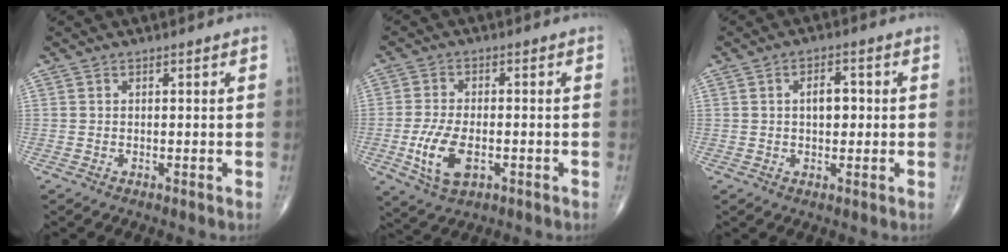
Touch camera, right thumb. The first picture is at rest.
{"total": 8.5, "force": [-2.3, 4.5, 6.8], "torque": [-0.136, 0.002, -0.036]}
{"total": 4.4, "force": [0.5, 2.4, 3.6], "torque": [-0.048, 0.006, 0.005]}